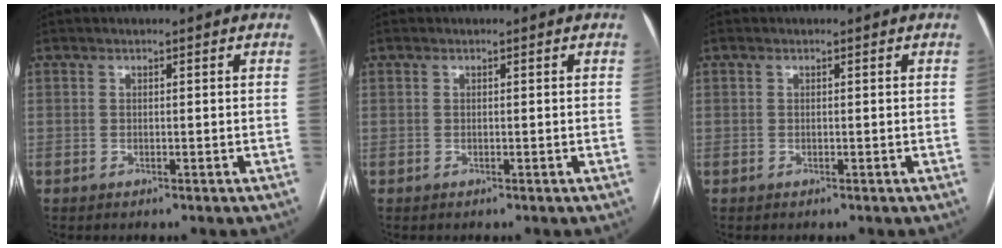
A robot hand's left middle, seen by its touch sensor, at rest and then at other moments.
{"total": 0.0}
{"total": 0.0}